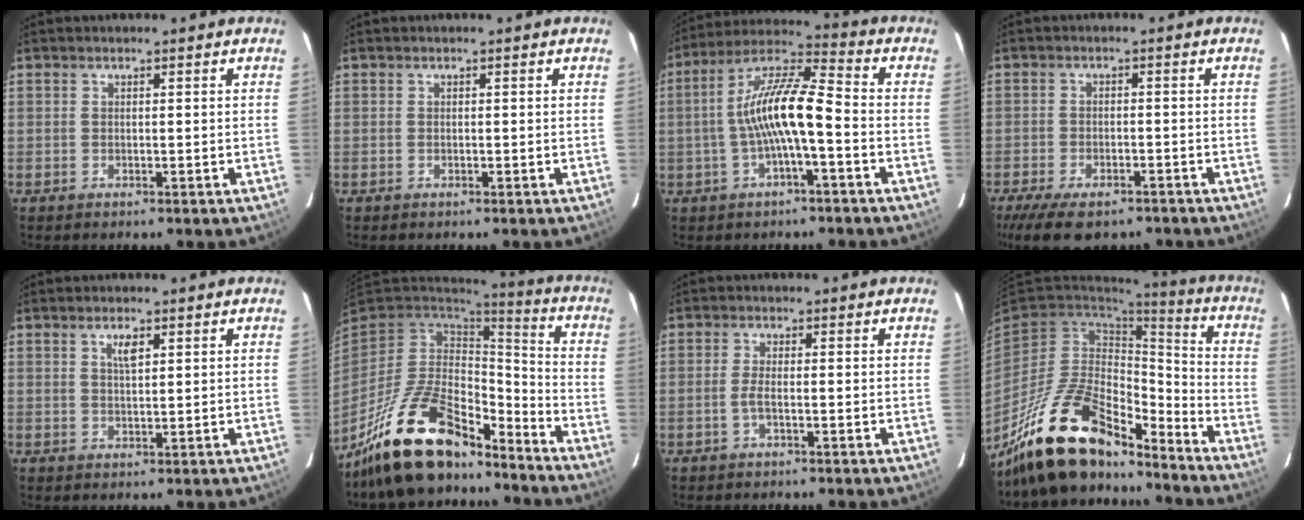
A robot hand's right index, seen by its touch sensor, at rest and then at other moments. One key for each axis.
{"total": 0.0}
{"total": 11.9, "fx": -2.4, "fy": 2.2, "fz": 11.4, "tx": -0.224, "ty": 0.019, "tz": -0.046}
{"total": 11.6, "fx": -8.6, "fy": 4.8, "fz": 6.2, "tx": -0.142, "ty": -0.028, "tz": -0.138}
{"total": 2.5, "fx": 1.2, "fy": 0.9, "fz": 2.0, "tx": -0.035, "ty": 0.002, "tz": 0.021}
{"total": 20.0, "fx": -15.0, "fy": 7.7, "fz": 10.9, "tx": -0.227, "ty": -0.011, "tz": -0.257}
{"total": 2.1, "fx": -0.8, "fy": 0.2, "fz": 1.9, "tx": -0.041, "ty": 0.001, "tz": -0.017}
{"total": 20.2, "fx": -15.8, "fy": 7.4, "fz": 10.3, "tx": -0.215, "ty": 0.001, "tz": -0.278}